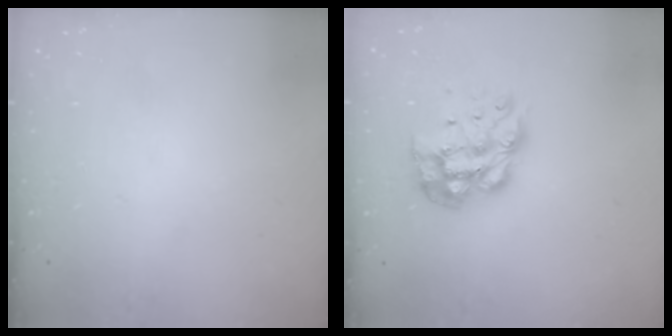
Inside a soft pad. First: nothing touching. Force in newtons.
{"total": 12.5, "press": 12.4, "slide": 1.1}